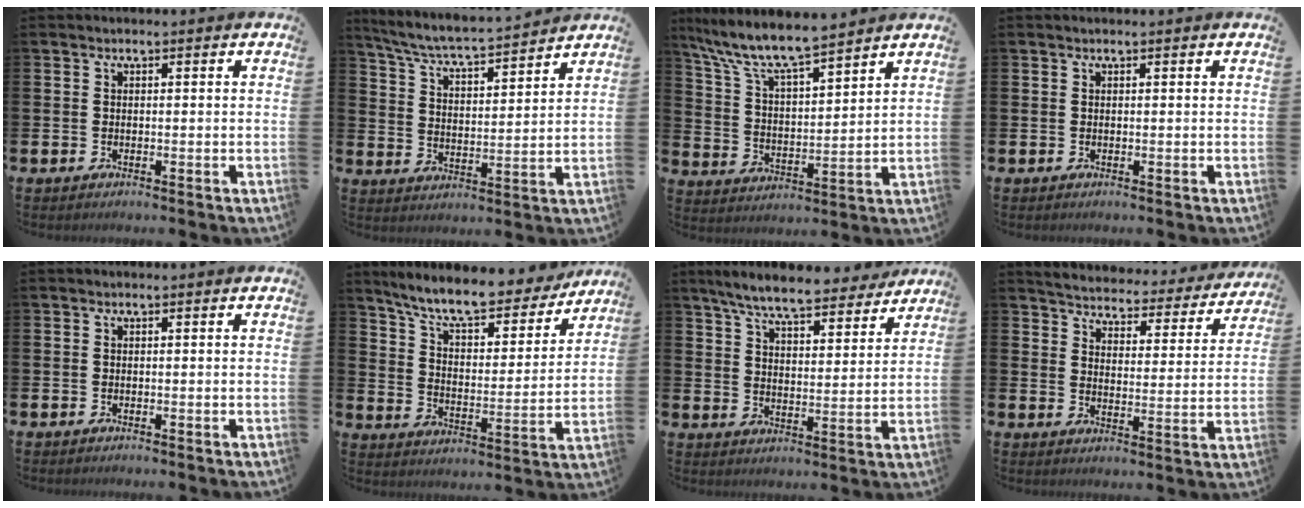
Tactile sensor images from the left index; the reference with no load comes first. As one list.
[{"total": 5.8, "force": [5.6, 0.1, 1.6], "torque": [-0.061, -0.044, 0.093]}, {"total": 8.9, "force": [8.1, 1.0, 3.4], "torque": [-0.105, -0.051, 0.142]}, {"total": 0.0}, {"total": 0.0}, {"total": 8.9, "force": [8.0, 1.9, 3.6], "torque": [-0.091, -0.057, 0.133]}, {"total": 7.8, "force": [7.1, 1.2, 2.9], "torque": [-0.081, -0.041, 0.124]}, {"total": 4.1, "force": [4.0, 0.7, 0.4], "torque": [-0.037, -0.038, 0.063]}]